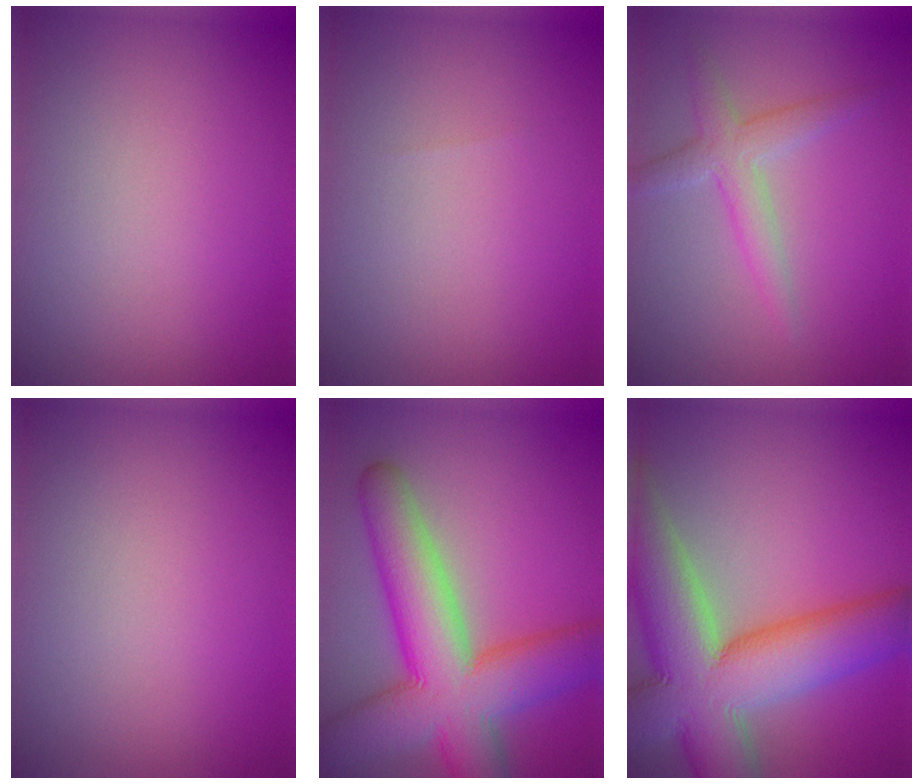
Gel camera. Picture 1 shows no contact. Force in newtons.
{"total": 0.0}
{"total": 2.9, "press": 2.9, "slide": 0.1}
{"total": 0.0}
{"total": 11.9, "press": 11.9, "slide": 0.6}
{"total": 14.1, "press": 14.1, "slide": 0.9}